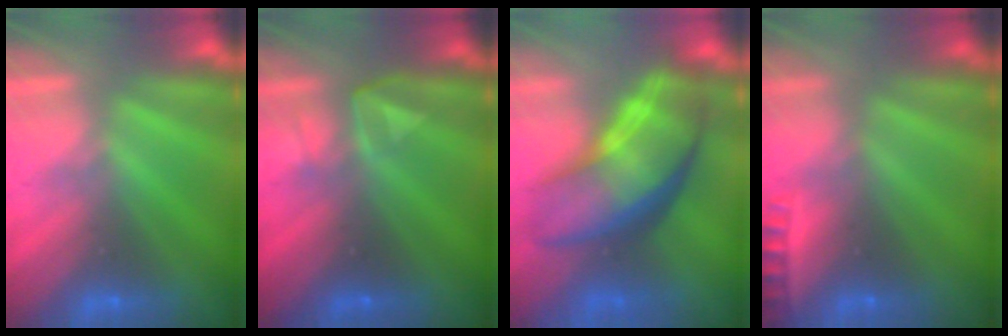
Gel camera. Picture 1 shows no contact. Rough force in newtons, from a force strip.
{"total": 3.1}
{"total": 10.9}
{"total": 2.3}